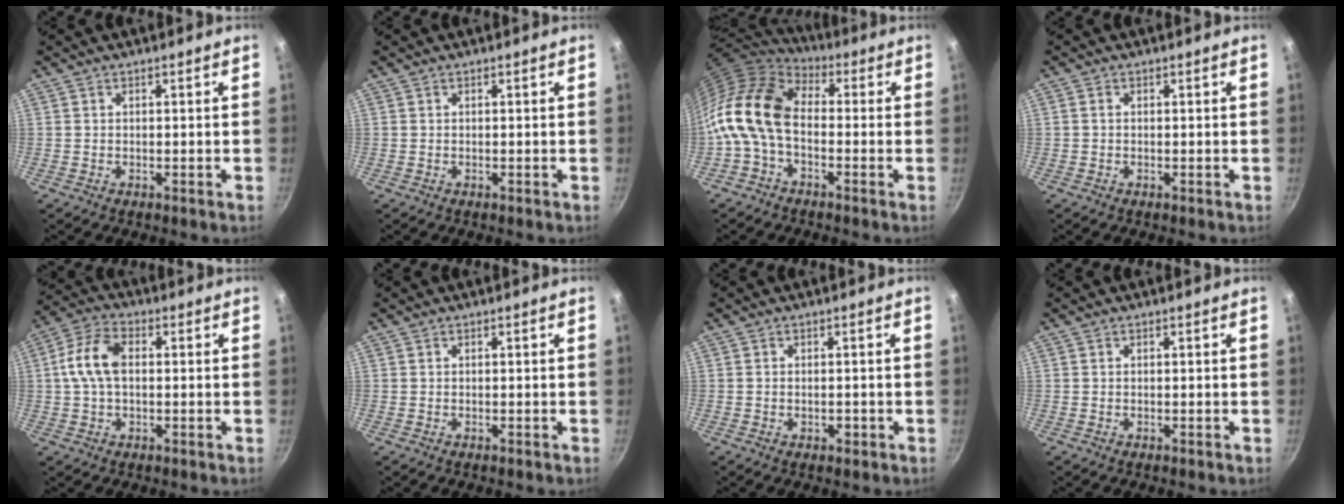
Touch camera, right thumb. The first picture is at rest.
{"total": 0.0}
{"total": 14.5, "force": [-2.1, 9.1, 11.1], "torque": [-0.203, 0.032, -0.065]}
{"total": 0.6, "force": [0.0, 0.4, 0.4], "torque": [-0.007, 0.004, -0.001]}
{"total": 9.2, "force": [0.9, 5.5, 7.3], "torque": [-0.143, 0.024, 0.008]}
{"total": 0.0}
{"total": 1.5, "force": [-0.5, 1.0, 1.1], "torque": [-0.015, 0.001, -0.008]}
{"total": 0.0}